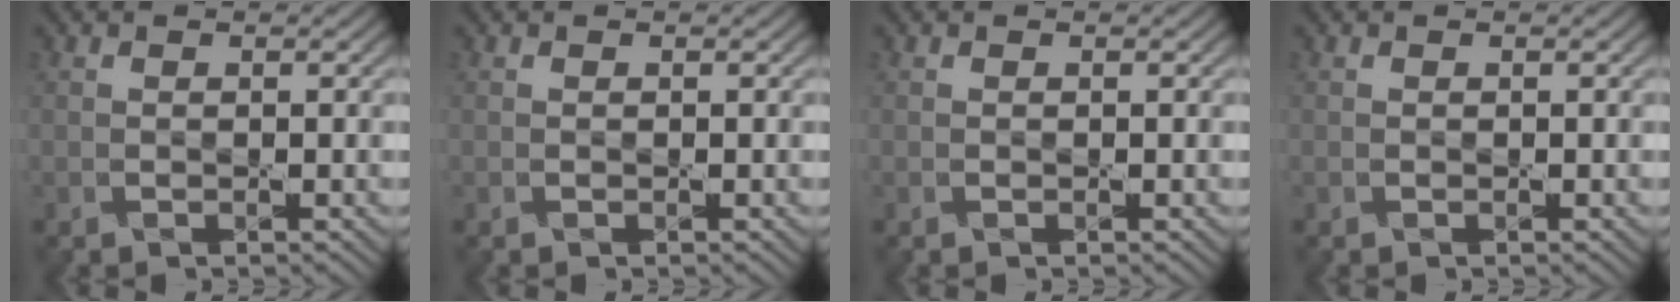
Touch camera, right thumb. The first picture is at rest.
{"total": 0.0}
{"total": 0.0}
{"total": 0.0}